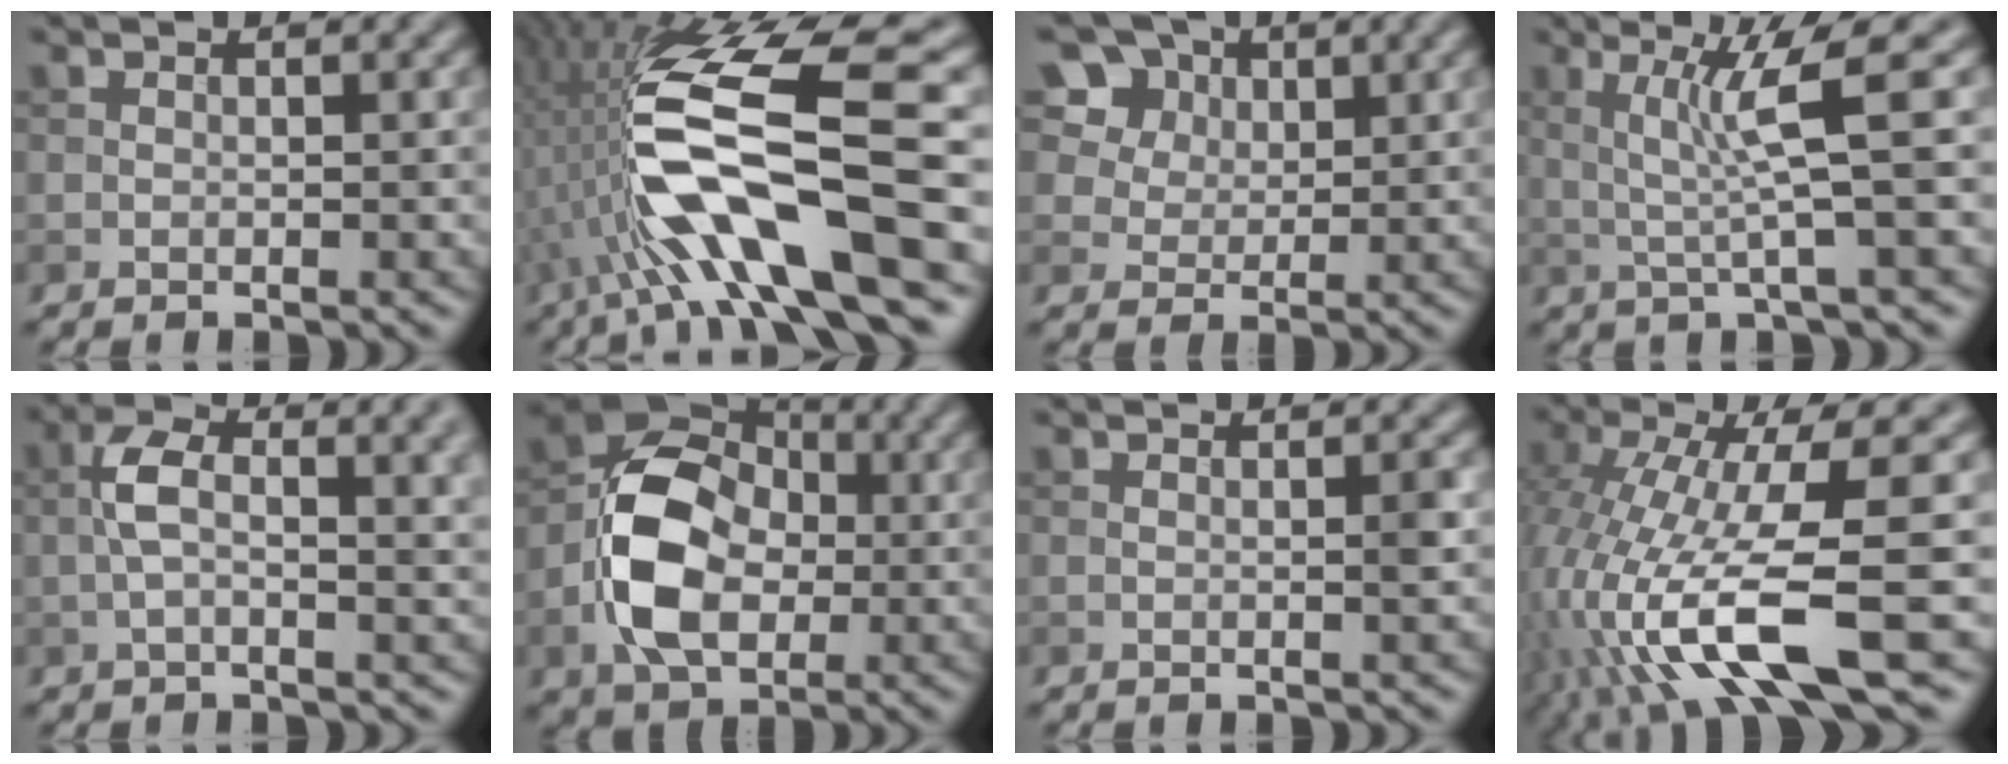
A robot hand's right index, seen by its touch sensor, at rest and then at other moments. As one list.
[{"total": 13.2, "force": [-4.1, 3.5, 12.1], "torque": [-0.225, 0.009, -0.078]}, {"total": 11.0, "force": [6.3, 7.8, 4.4], "torque": [-0.121, 0.015, 0.116]}, {"total": 5.0, "force": [0.8, 0.1, 4.9], "torque": [-0.100, 0.002, 0.021]}, {"total": 7.3, "force": [0.7, 3.1, 6.6], "torque": [-0.126, 0.003, 0.007]}, {"total": 9.6, "force": [-1.9, 6.8, 6.5], "torque": [-0.128, 0.007, -0.044]}, {"total": 1.0, "force": [0.1, 0.0, 1.0], "torque": [-0.014, 0.001, -0.001]}, {"total": 12.8, "force": [-4.5, 3.4, 11.5], "torque": [-0.243, -0.020, -0.070]}]